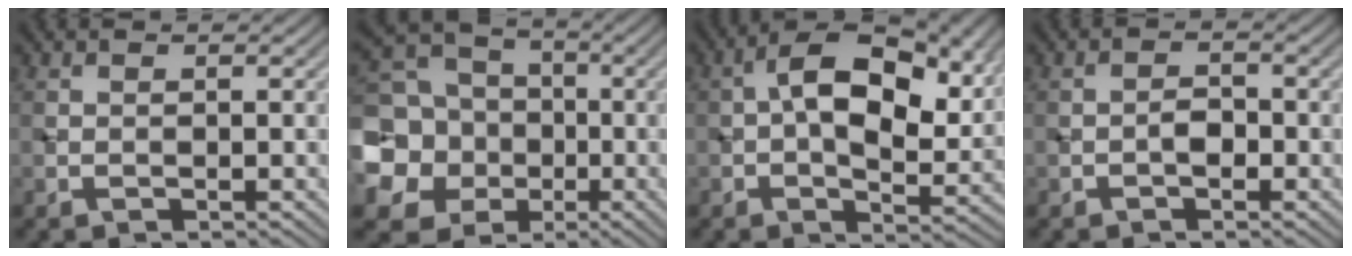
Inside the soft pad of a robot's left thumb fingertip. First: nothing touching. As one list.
[{"total": 16.1, "force": [-2.2, 14.7, 6.2], "torque": [-0.228, -0.018, -0.063]}, {"total": 12.0, "force": [2.4, 6.7, 9.7], "torque": [-0.166, 0.001, 0.038]}, {"total": 1.6, "force": [-0.7, 1.0, 1.1], "torque": [-0.017, 0.004, -0.015]}]